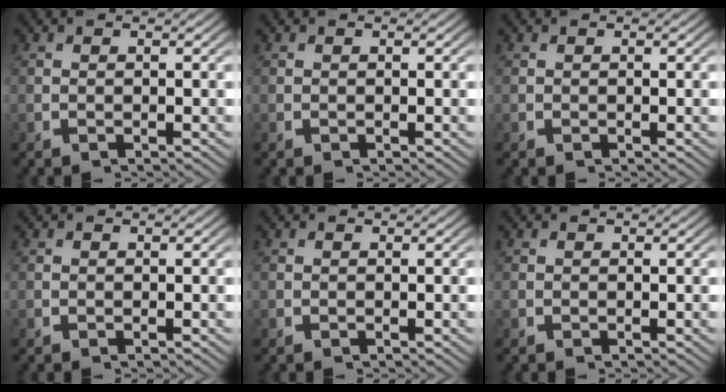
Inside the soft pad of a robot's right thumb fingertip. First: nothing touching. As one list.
[{"total": 0.0}, {"total": 0.0}, {"total": 0.0}, {"total": 0.0}, {"total": 0.0}]